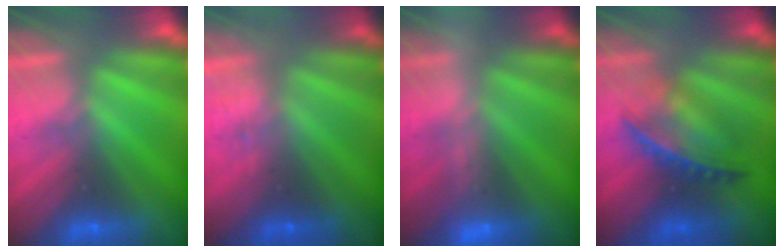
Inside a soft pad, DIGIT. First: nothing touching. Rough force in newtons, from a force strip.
{"total": 1.6}
{"total": 2.3}
{"total": 6.8}